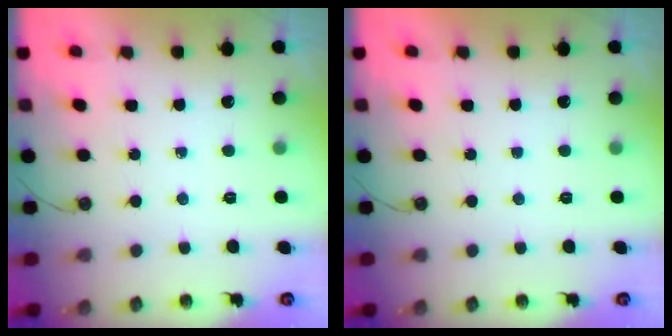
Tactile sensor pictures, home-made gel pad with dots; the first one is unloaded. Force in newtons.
{"total": 0.0}